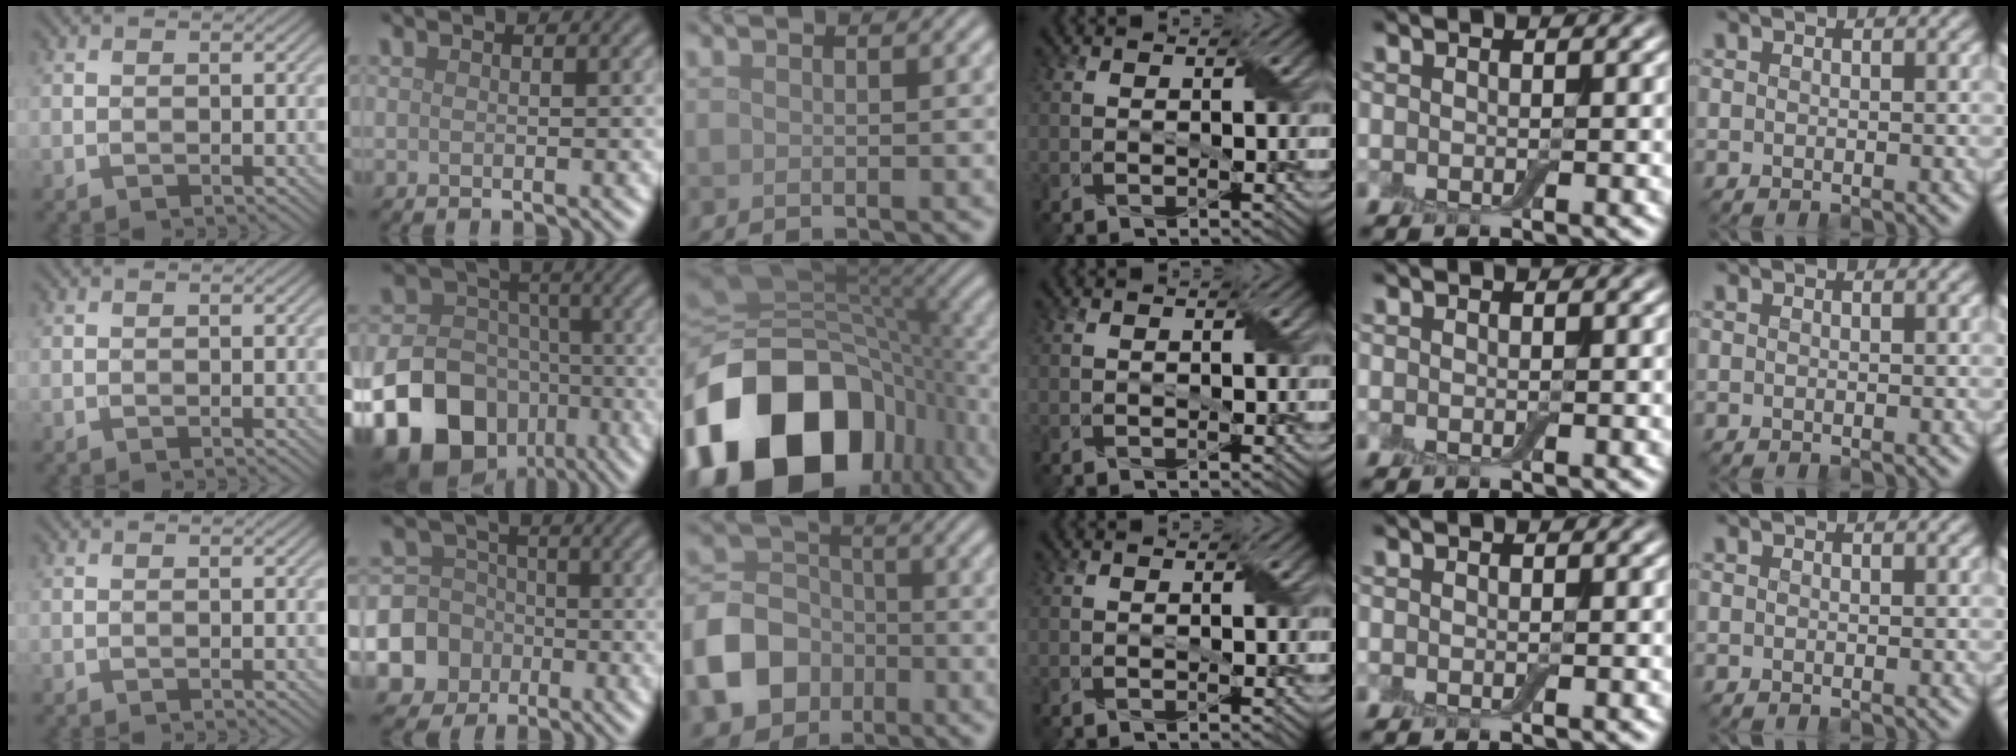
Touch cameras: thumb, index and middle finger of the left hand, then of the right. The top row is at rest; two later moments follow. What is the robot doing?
{"motion": "fold", "object": "aluminum foil"}